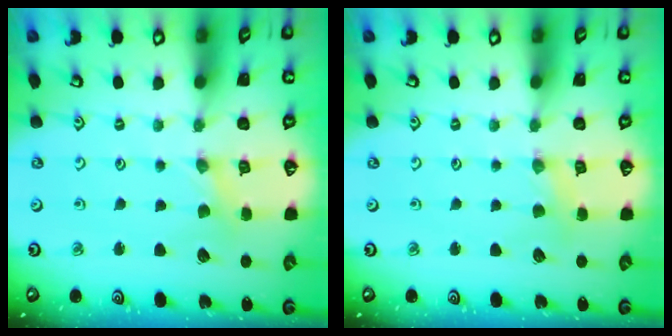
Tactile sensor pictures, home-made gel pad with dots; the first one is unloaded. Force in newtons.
{"total": 2.5, "press": 2.5, "slide": 0.4}